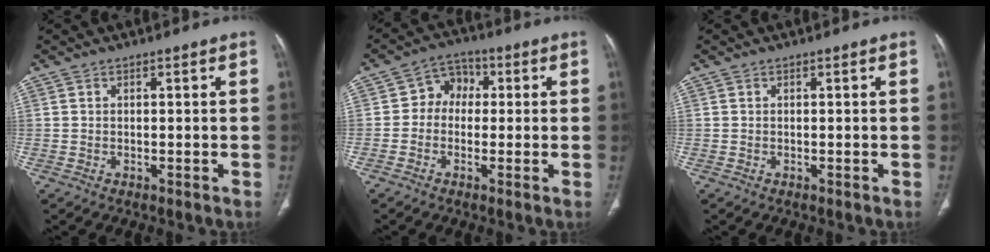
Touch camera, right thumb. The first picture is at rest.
{"total": 6.0, "force": [0.1, 5.0, 3.2], "torque": [-0.022, 0.021, -0.013]}
{"total": 0.0}